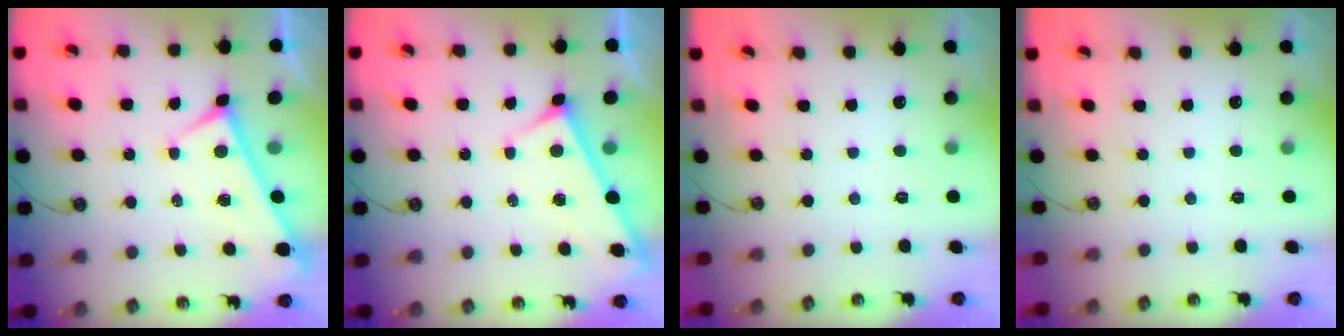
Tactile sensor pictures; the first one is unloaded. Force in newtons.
{"total": 3.1, "press": 3.1, "slide": 0.2}
{"total": 0.0}
{"total": 0.0}